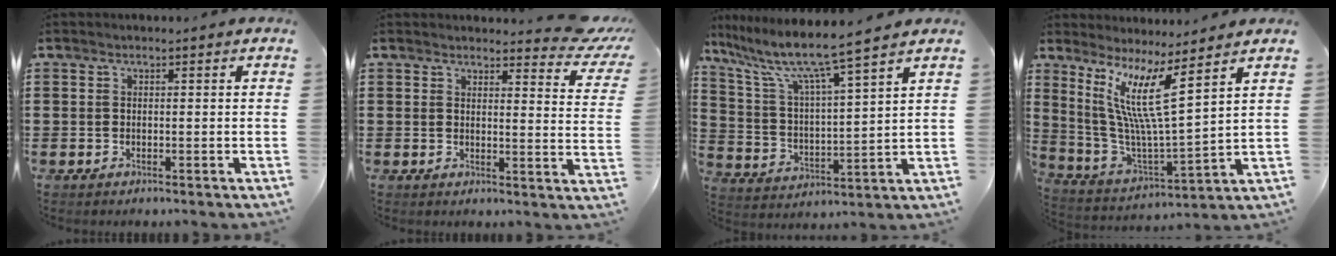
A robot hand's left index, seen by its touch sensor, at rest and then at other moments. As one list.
[{"total": 4.4, "force": [4.0, 0.6, 1.7], "torque": [-0.025, -0.023, 0.068]}, {"total": 8.1, "force": [6.8, -0.4, 4.3], "torque": [-0.114, -0.045, 0.107]}, {"total": 11.1, "force": [5.8, 1.0, 9.4], "torque": [-0.202, -0.031, 0.097]}]